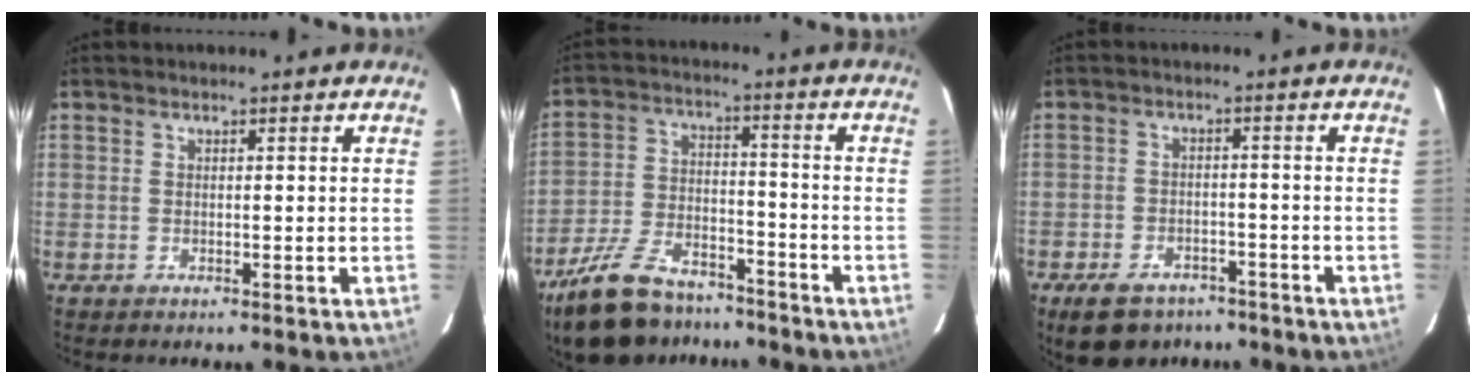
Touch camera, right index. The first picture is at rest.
{"total": 18.0, "force": [-14.0, 7.6, 8.3], "torque": [-0.186, -0.006, -0.229]}
{"total": 10.4, "force": [-7.5, 5.9, 4.2], "torque": [-0.108, 0.006, -0.108]}